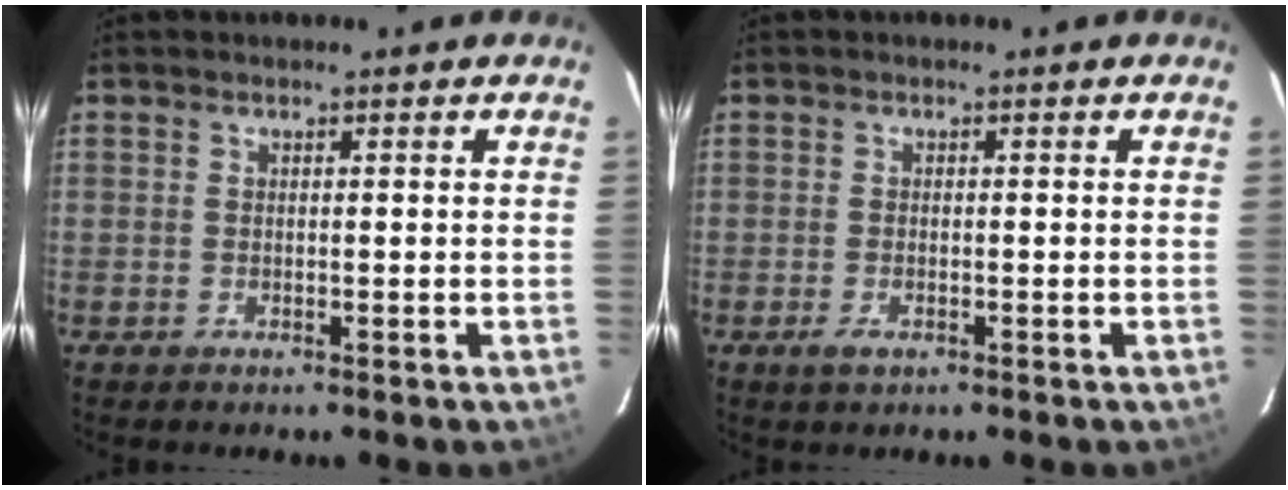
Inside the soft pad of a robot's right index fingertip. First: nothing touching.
{"total": 2.1, "force": [-1.1, 1.1, 1.4], "torque": [-0.029, -0.004, -0.017]}